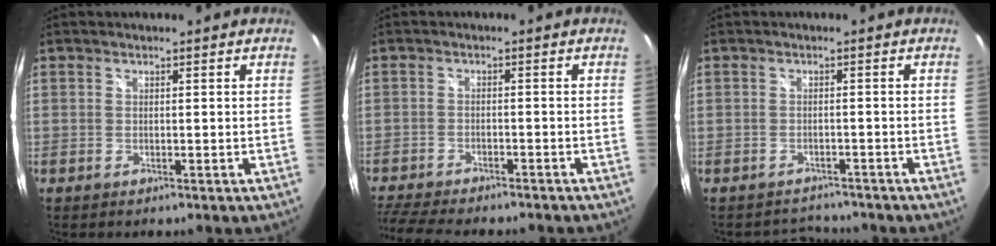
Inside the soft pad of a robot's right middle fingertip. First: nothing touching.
{"total": 11.6, "force": [-10.2, 2.6, 5.0], "torque": [-0.122, -0.022, -0.167]}
{"total": 2.7, "force": [-2.4, 0.8, -0.7], "torque": [0.009, 0.015, -0.041]}